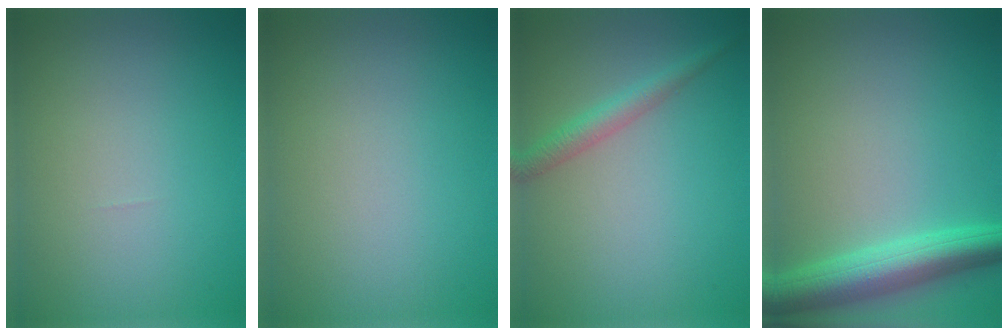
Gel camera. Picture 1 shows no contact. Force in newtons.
{"total": 0.0}
{"total": 2.2, "press": 2.2, "slide": 0.1}
{"total": 5.6, "press": 5.5, "slide": 0.2}